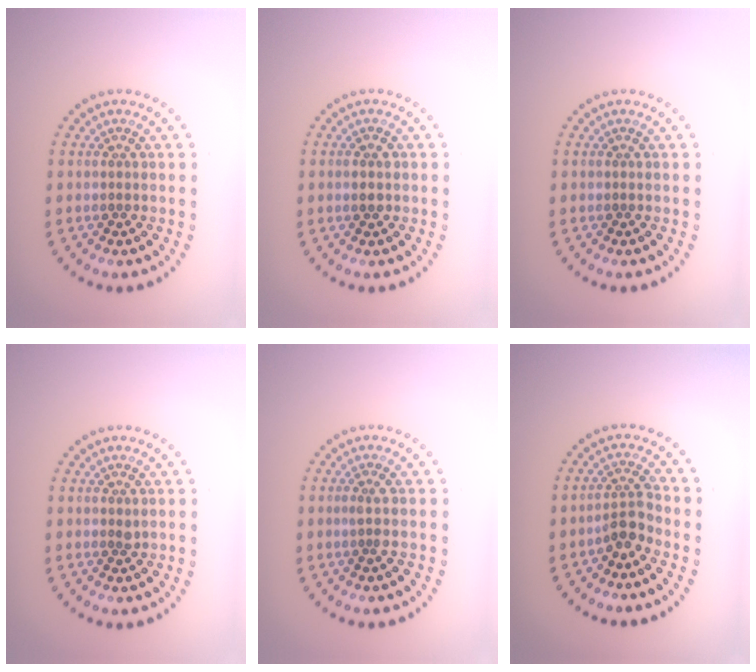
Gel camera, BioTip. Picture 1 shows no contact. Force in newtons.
{"total": 1.4, "press": 1.4, "slide": 0.2}
{"total": 0.0}
{"total": 0.5, "press": 0.4, "slide": 0.3}
{"total": 1.0, "press": 0.5, "slide": 0.8}
{"total": 2.4, "press": 1.8, "slide": 1.5}